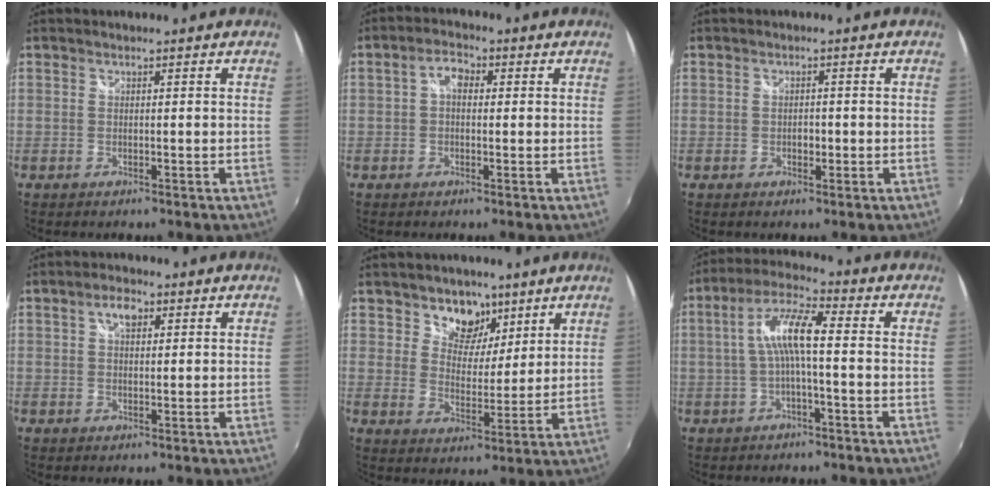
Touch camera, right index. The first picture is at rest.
{"total": 3.4, "force": [0.3, 2.3, 2.5], "torque": [-0.046, 0.013, 0.003]}
{"total": 1.7, "force": [-0.4, 1.3, 0.9], "torque": [-0.015, 0.001, -0.007]}
{"total": 3.2, "force": [1.3, 1.8, 2.4], "torque": [-0.039, 0.009, 0.021]}
{"total": 7.7, "force": [4.9, 5.4, 2.5], "torque": [-0.030, -0.012, 0.079]}
{"total": 7.7, "force": [-0.6, 1.2, 7.6], "torque": [-0.160, 0.017, -0.010]}